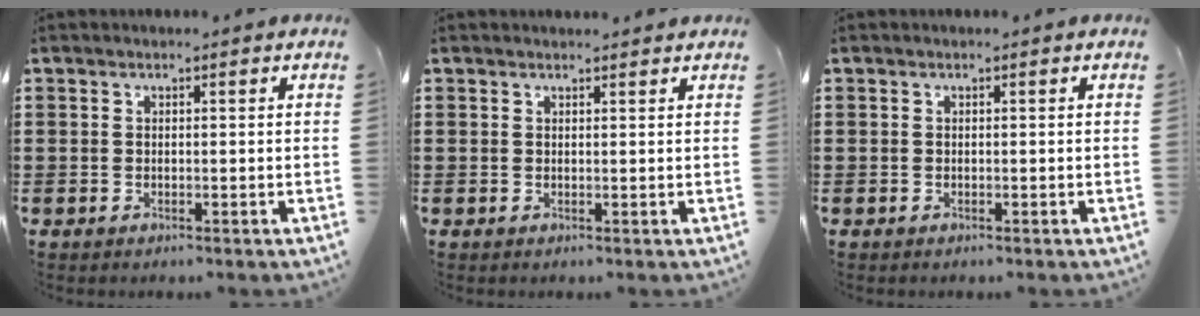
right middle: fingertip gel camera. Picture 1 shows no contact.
{"total": 0.7, "force": [0.7, 0.1, 0.1], "torque": [0.003, -0.004, 0.012]}
{"total": 0.0}